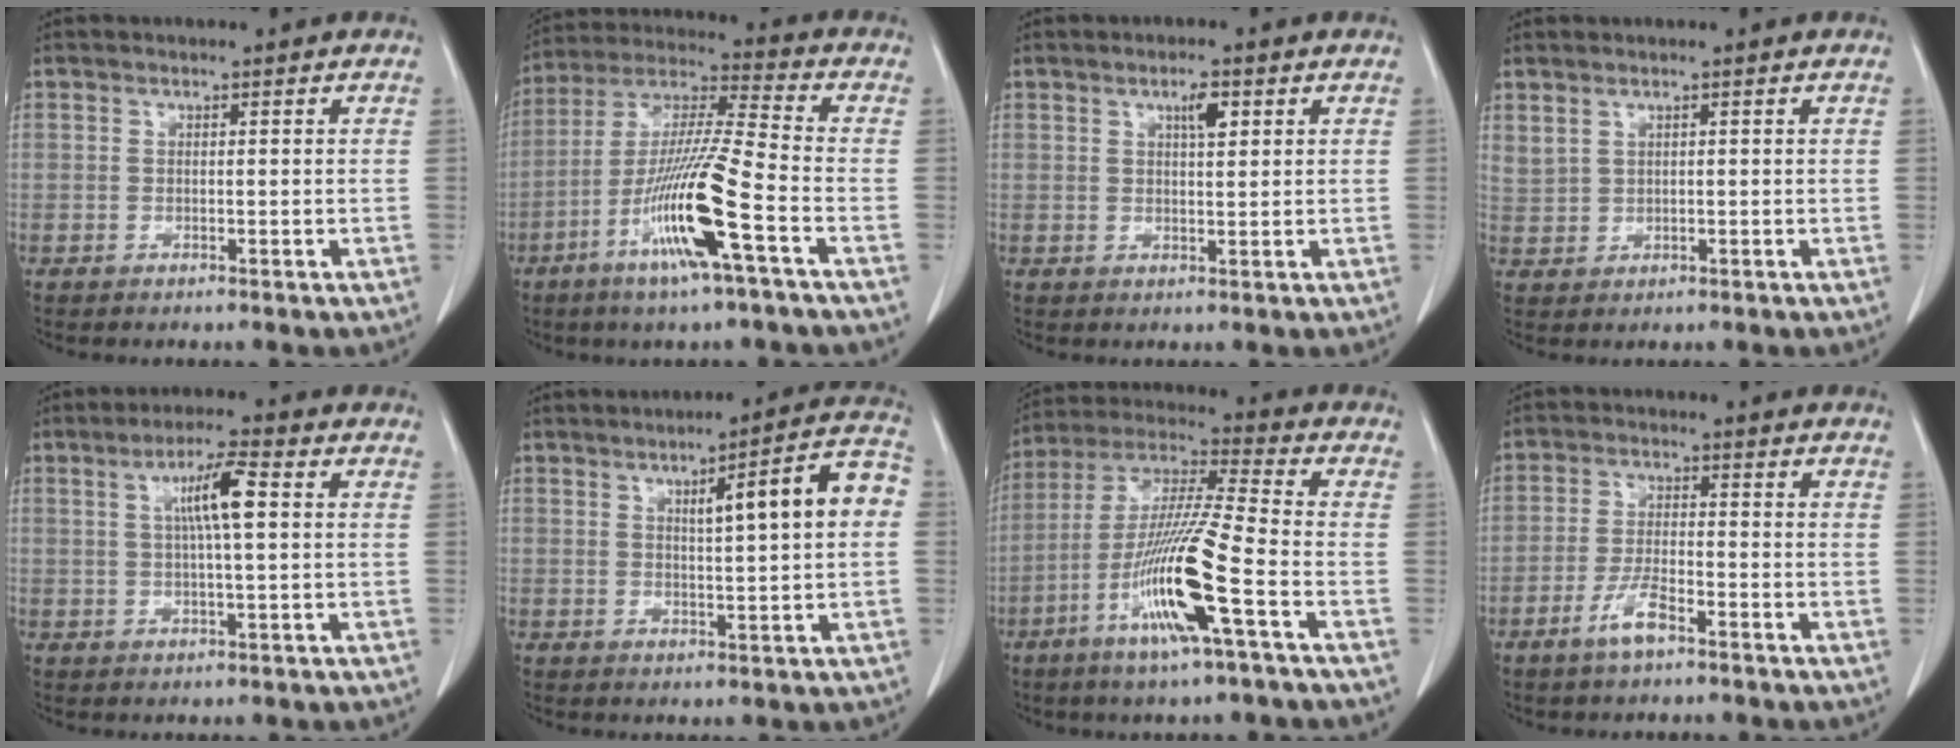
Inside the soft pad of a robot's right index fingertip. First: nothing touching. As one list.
[{"total": 16.9, "force": [-6.5, -0.6, 15.6], "torque": [-0.314, -0.015, -0.127]}, {"total": 2.8, "force": [1.3, 0.7, 2.4], "torque": [-0.043, 0.000, 0.022]}, {"total": 2.1, "force": [1.6, 1.1, 0.8], "torque": [-0.021, 0.008, 0.043]}, {"total": 6.7, "force": [1.5, 0.4, 6.5], "torque": [-0.117, 0.008, 0.025]}, {"total": 10.5, "force": [2.0, 0.9, 10.3], "torque": [-0.140, 0.022, 0.025]}, {"total": 15.3, "force": [-6.0, -0.2, 14.1], "torque": [-0.285, -0.014, -0.116]}, {"total": 4.8, "force": [-3.1, 0.9, 3.6], "torque": [-0.075, -0.003, -0.060]}]